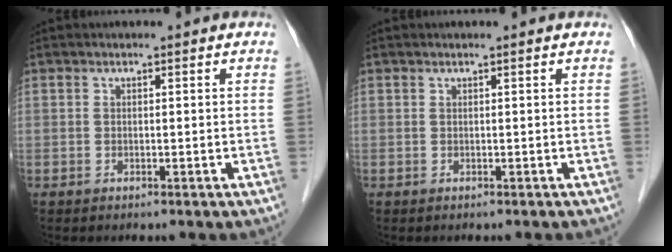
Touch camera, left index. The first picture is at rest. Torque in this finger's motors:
{"motor_torque": [-0.48, 0.39, -0.09, -0.02]}